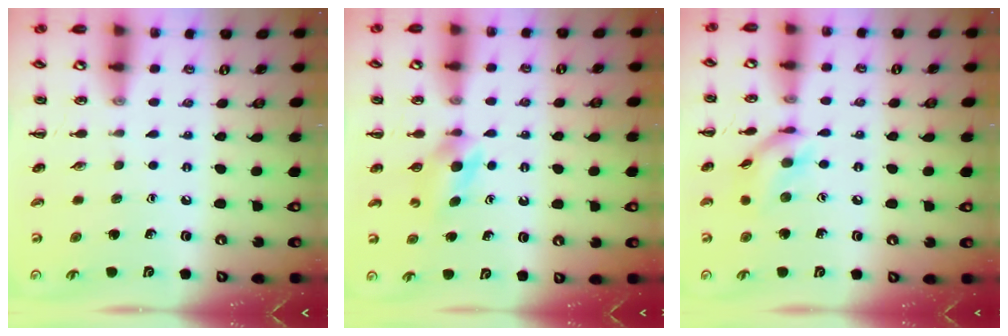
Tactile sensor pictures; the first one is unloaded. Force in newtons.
{"total": 3.9, "press": 3.6, "slide": 1.3}
{"total": 10.7, "press": 10.7, "slide": 1.2}